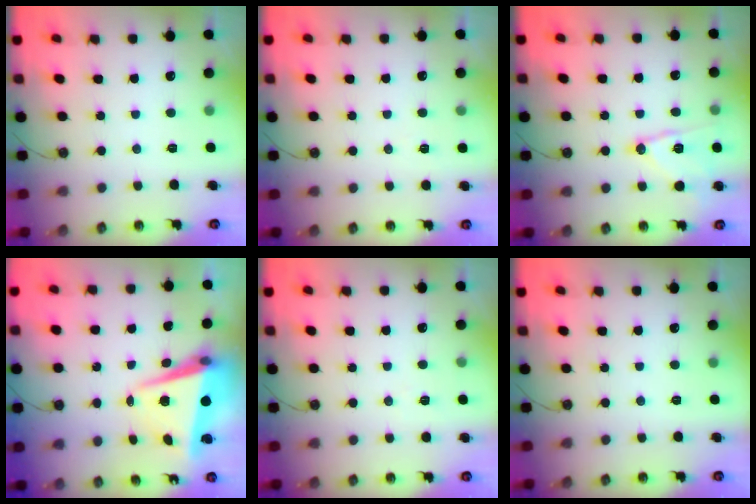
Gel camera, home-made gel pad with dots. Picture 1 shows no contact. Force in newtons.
{"total": 4.9, "press": 2.5, "slide": 4.2}
{"total": 12.1, "press": 11.9, "slide": 2.0}
{"total": 7.3, "press": 7.1, "slide": 1.8}
{"total": 6.9, "press": 5.5, "slide": 4.1}
{"total": 0.0}